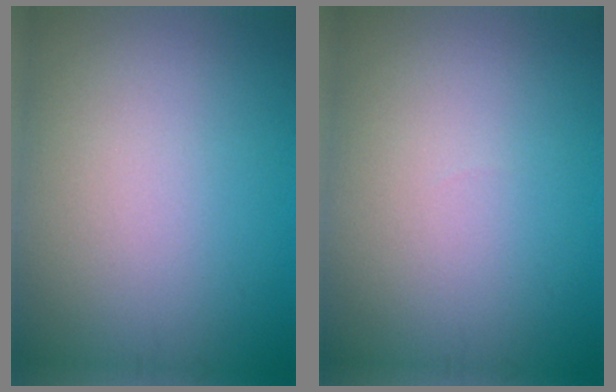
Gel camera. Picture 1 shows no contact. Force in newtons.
{"total": 0.0}